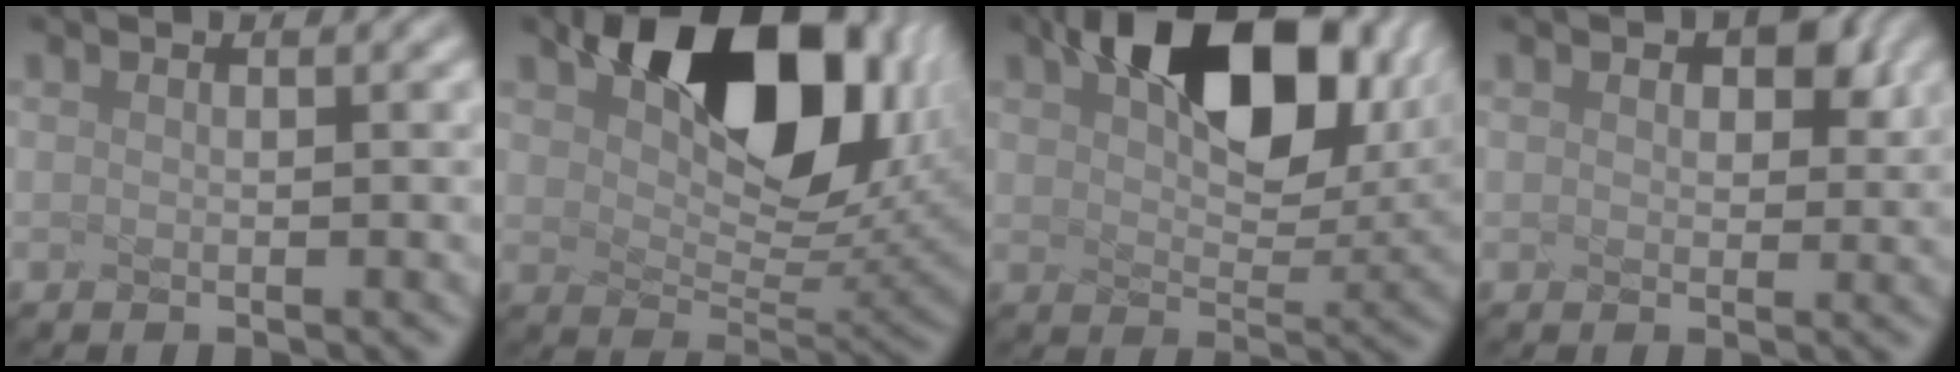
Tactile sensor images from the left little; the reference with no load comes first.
{"total": 8.9, "force": [3.6, 5.1, 6.4], "torque": [-0.121, -0.015, 0.108]}
{"total": 9.7, "force": [3.5, 5.2, 7.4], "torque": [-0.136, -0.004, 0.106]}
{"total": 1.0, "force": [0.1, 0.3, 0.9], "torque": [-0.036, -0.015, 0.044]}